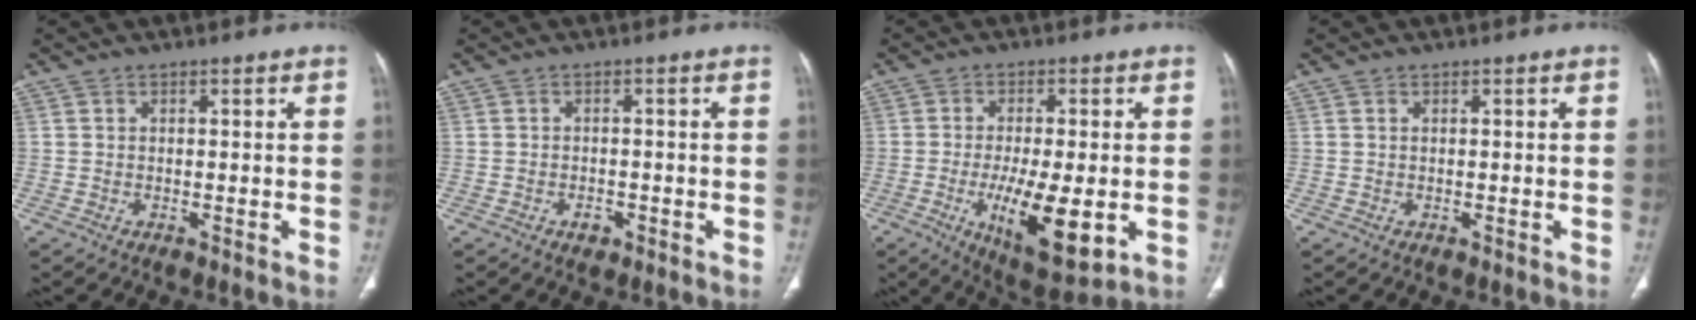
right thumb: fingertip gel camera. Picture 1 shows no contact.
{"total": 1.9, "force": [-1.0, 1.3, 1.0], "torque": [-0.010, 0.006, -0.011]}
{"total": 13.5, "force": [-3.1, 4.6, 12.3], "torque": [-0.195, -0.021, -0.041]}
{"total": 0.0}